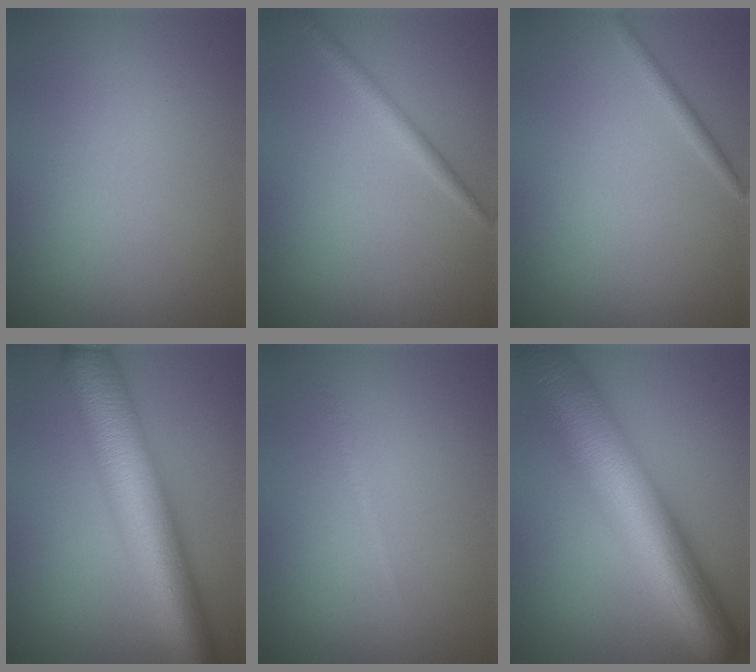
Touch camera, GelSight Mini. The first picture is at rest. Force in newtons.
{"total": 1.6, "press": 1.6, "slide": 0.1}
{"total": 1.1, "press": 1.1, "slide": 0.1}
{"total": 11.1, "press": 11.1, "slide": 0.2}
{"total": 0.6, "press": 0.6, "slide": 0.1}
{"total": 13.1, "press": 13.1, "slide": 0.4}